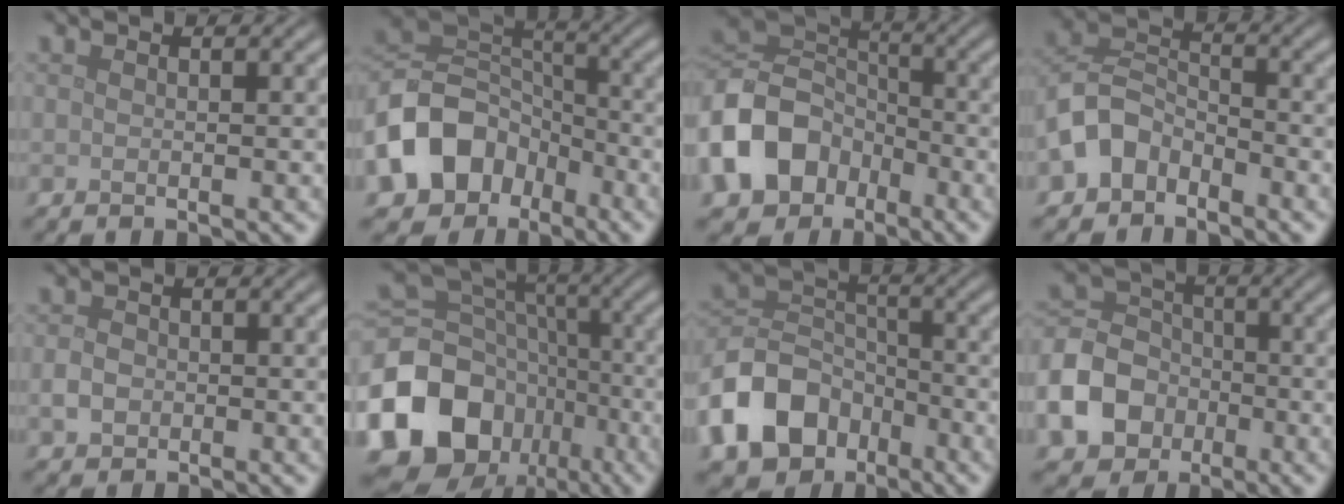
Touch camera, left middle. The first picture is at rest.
{"total": 11.1, "force": [-5.3, 8.3, 5.3], "torque": [-0.119, -0.004, -0.112]}
{"total": 11.1, "force": [-4.8, 8.5, 5.3], "torque": [-0.134, -0.005, -0.110]}
{"total": 4.8, "force": [-2.7, 3.4, 2.0], "torque": [-0.040, 0.006, -0.067]}
{"total": 1.7, "force": [-0.4, 1.5, 0.8], "torque": [-0.015, -0.001, -0.013]}
{"total": 15.9, "force": [-6.9, 12.6, 6.8], "torque": [-0.171, -0.007, -0.121]}
{"total": 8.8, "force": [-4.7, 6.2, 4.1], "torque": [-0.080, -0.003, -0.101]}
{"total": 7.3, "force": [-2.9, 5.9, 3.2], "torque": [-0.076, 0.000, -0.070]}